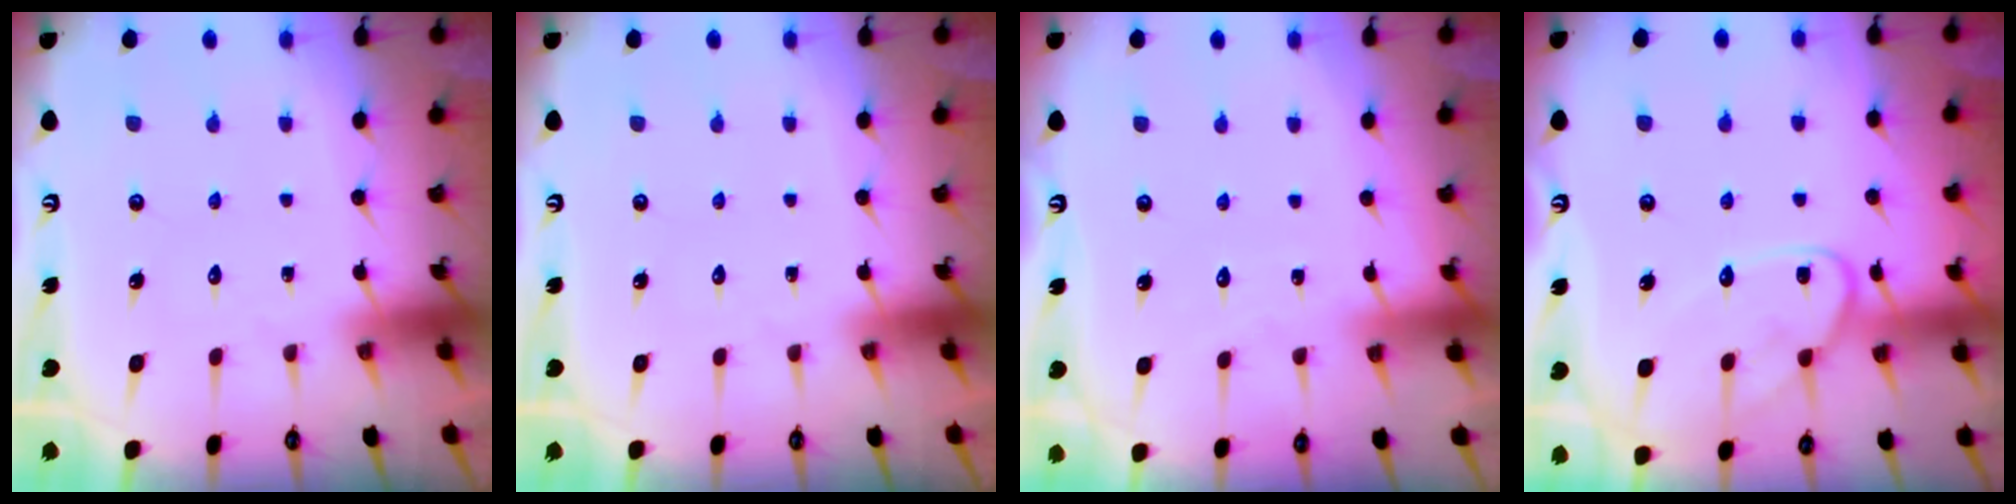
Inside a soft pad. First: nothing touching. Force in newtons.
{"total": 0.0}
{"total": 1.8, "press": 1.8, "slide": 0.2}
{"total": 12.4, "press": 12.3, "slide": 1.1}